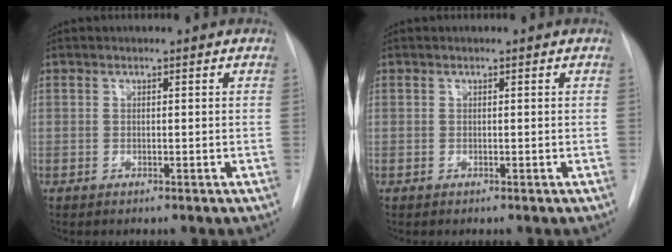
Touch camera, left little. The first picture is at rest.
{"total": 0.0}